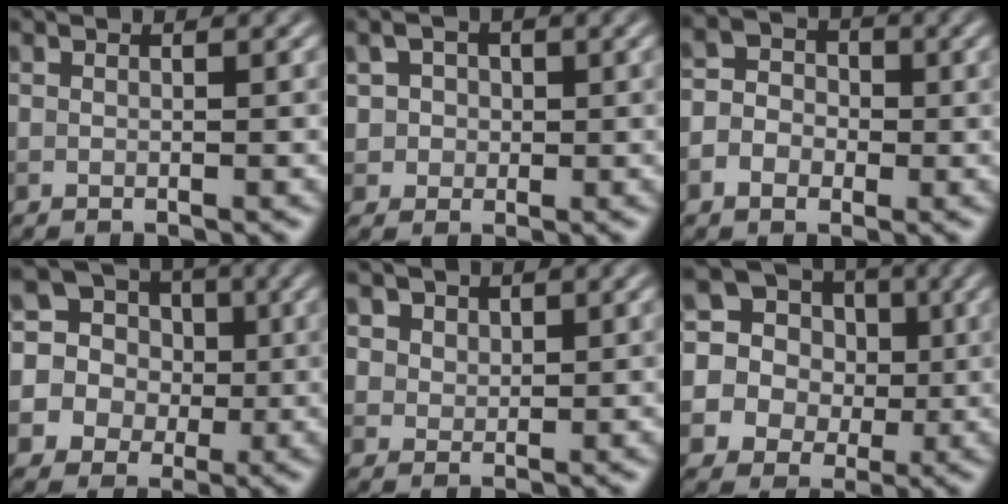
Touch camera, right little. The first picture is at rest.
{"total": 2.3, "force": [0.6, 2.0, 1.0], "torque": [-0.015, 0.010, 0.009]}
{"total": 3.7, "force": [-0.9, 3.2, 1.6], "torque": [-0.003, 0.006, -0.025]}
{"total": 11.1, "force": [2.0, 10.3, 3.5], "torque": [-0.119, 0.033, 0.020]}
{"total": 3.5, "force": [2.1, 2.5, 1.4], "torque": [-0.046, 0.000, 0.042]}
{"total": 14.9, "force": [2.9, 13.7, 5.0], "torque": [-0.151, 0.027, 0.035]}